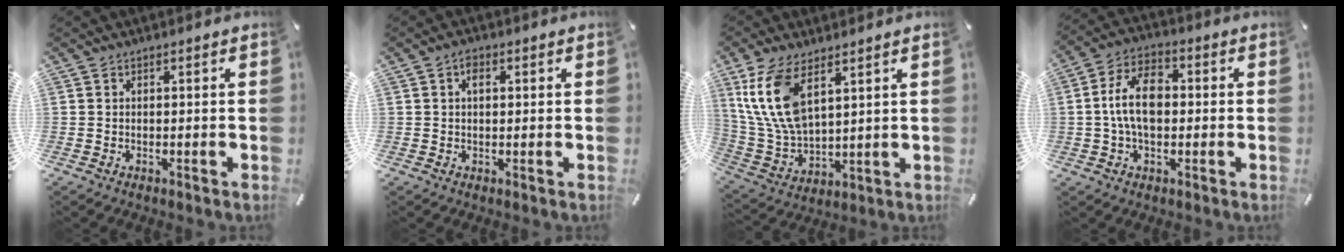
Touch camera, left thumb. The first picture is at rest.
{"total": 2.0, "force": [0.7, 1.2, 1.4], "torque": [-0.023, 0.002, 0.010]}
{"total": 12.8, "force": [6.6, 6.3, 9.0], "torque": [-0.223, -0.029, 0.120]}
{"total": 10.9, "force": [-0.3, 6.8, 8.4], "torque": [-0.167, 0.014, -0.007]}